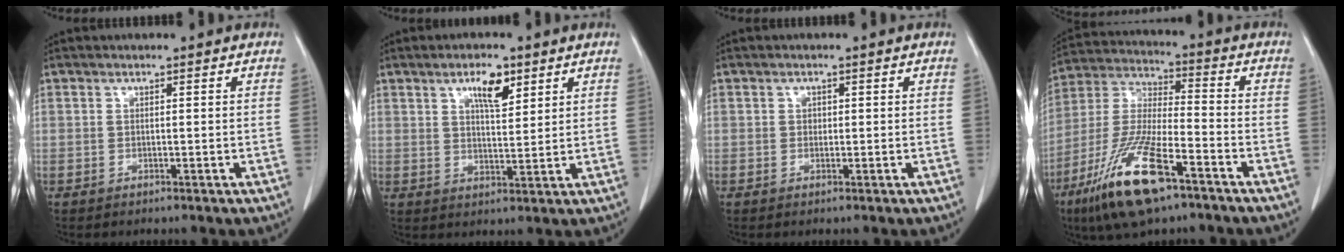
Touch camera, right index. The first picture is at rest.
{"total": 5.4, "force": [3.1, 1.8, 4.1], "torque": [-0.073, 0.001, 0.053]}
{"total": 0.8, "force": [0.2, 0.8, 0.4], "torque": [-0.003, 0.002, 0.002]}
{"total": 16.6, "force": [-9.5, 3.3, 13.2], "torque": [-0.287, -0.036, -0.173]}